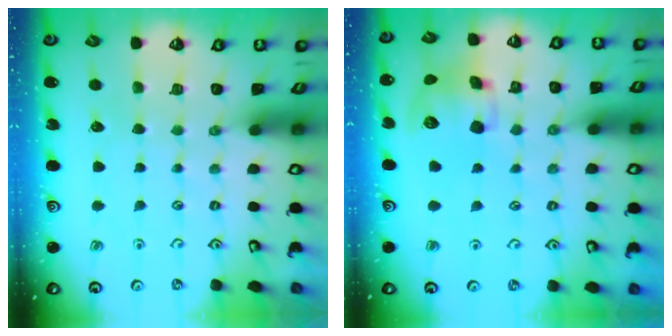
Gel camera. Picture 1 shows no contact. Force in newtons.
{"total": 11.0, "press": 10.8, "slide": 1.8}